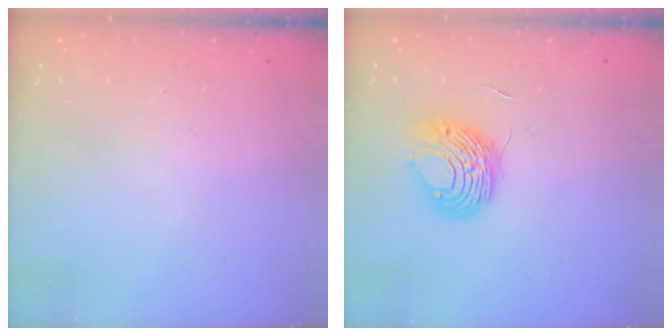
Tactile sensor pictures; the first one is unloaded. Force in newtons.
{"total": 8.7, "press": 8.7, "slide": 0.4}